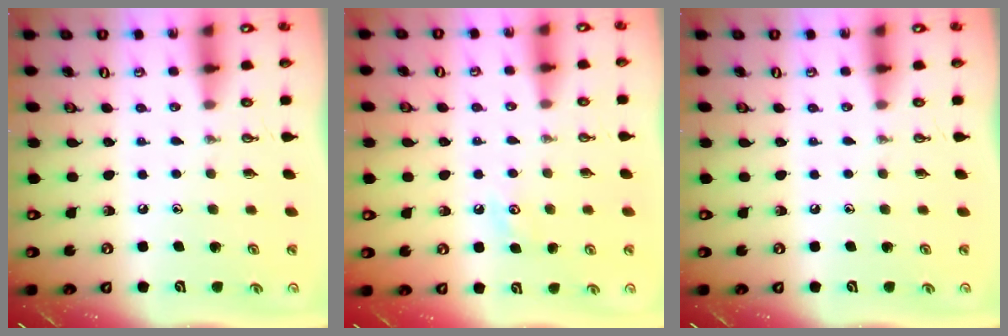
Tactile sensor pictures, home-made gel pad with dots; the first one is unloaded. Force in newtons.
{"total": 3.5, "press": 3.5, "slide": 0.4}
{"total": 0.0}